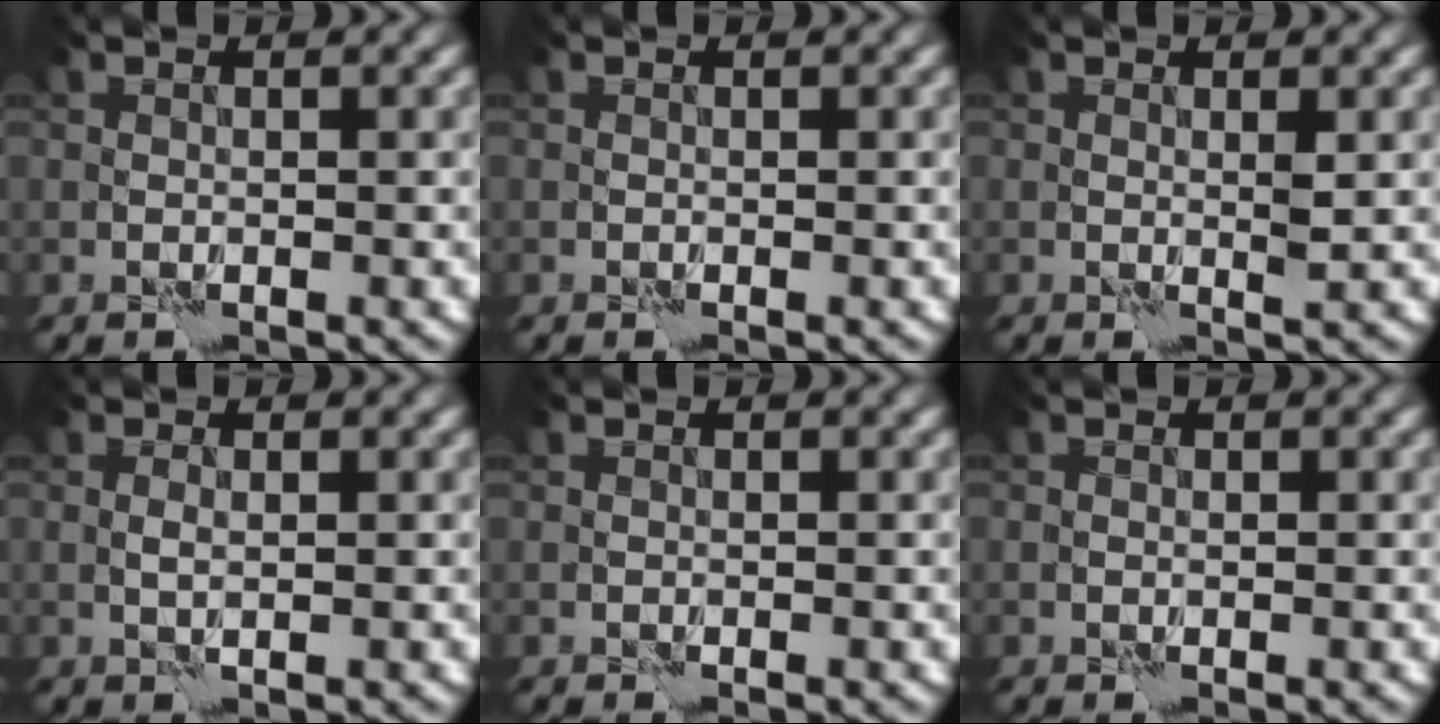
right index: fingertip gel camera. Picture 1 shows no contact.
{"total": 0.0}
{"total": 1.1, "force": [0.5, 0.1, 0.9], "torque": [-0.013, -0.005, 0.009]}
{"total": 0.7, "force": [0.4, 0.0, 0.6], "torque": [-0.015, -0.003, 0.007]}
{"total": 0.0}
{"total": 0.0}